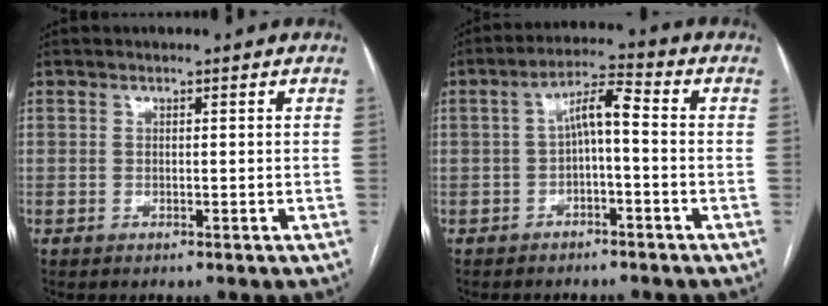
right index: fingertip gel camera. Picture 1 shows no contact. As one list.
[{"total": 5.7, "force": [-0.5, 1.3, 5.5], "torque": [-0.098, 0.027, -0.011]}]